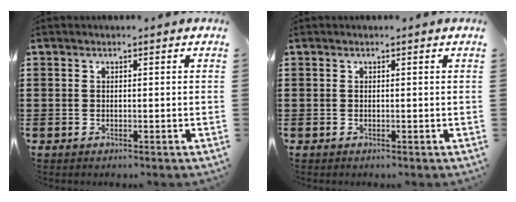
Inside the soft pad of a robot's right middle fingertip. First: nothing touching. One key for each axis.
{"total": 0.0}